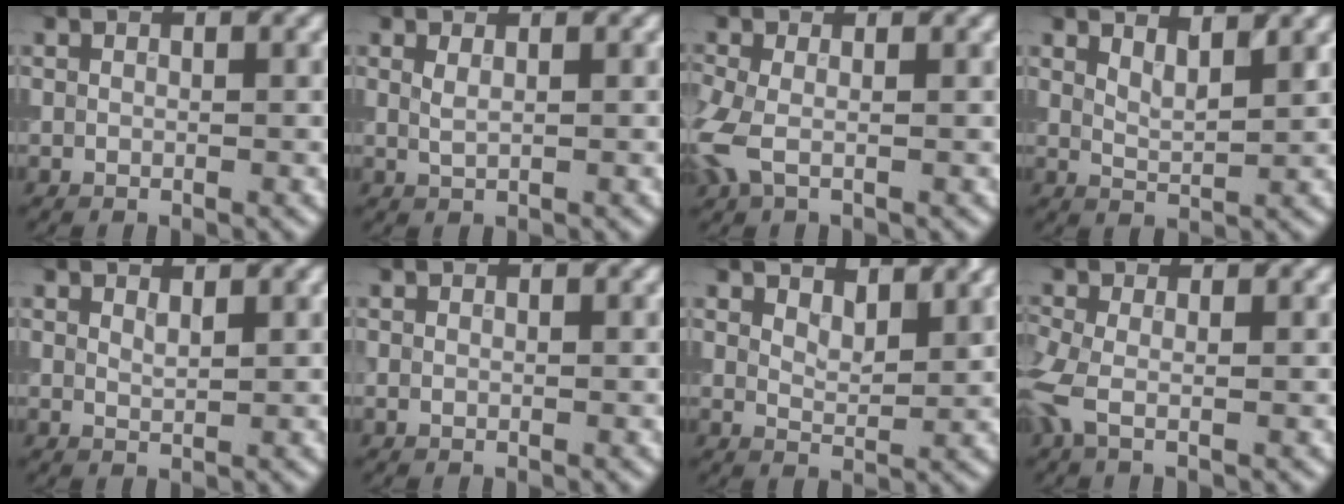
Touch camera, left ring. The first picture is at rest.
{"total": 1.1, "force": [0.5, 0.4, 0.8], "torque": [-0.014, 0.000, 0.009]}
{"total": 2.9, "force": [-0.5, 1.6, 2.4], "torque": [-0.069, -0.006, -0.017]}
{"total": 2.5, "force": [1.9, 0.6, 1.5], "torque": [-0.018, -0.003, 0.032]}
{"total": 0.9, "force": [0.7, 0.2, 0.5], "torque": [-0.009, -0.002, 0.013]}
{"total": 0.0}
{"total": 2.7, "force": [2.2, 0.9, 1.3], "torque": [-0.023, -0.001, 0.038]}
{"total": 2.5, "force": [-0.7, 0.8, 2.3], "torque": [-0.060, -0.006, -0.022]}